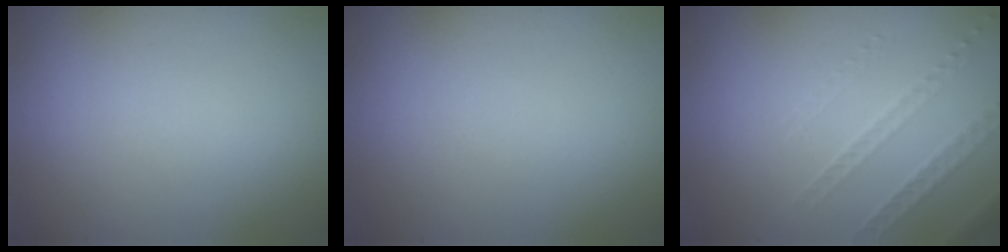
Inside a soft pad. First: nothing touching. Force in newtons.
{"total": 0.0}
{"total": 1.4, "press": 1.0, "slide": 0.9}